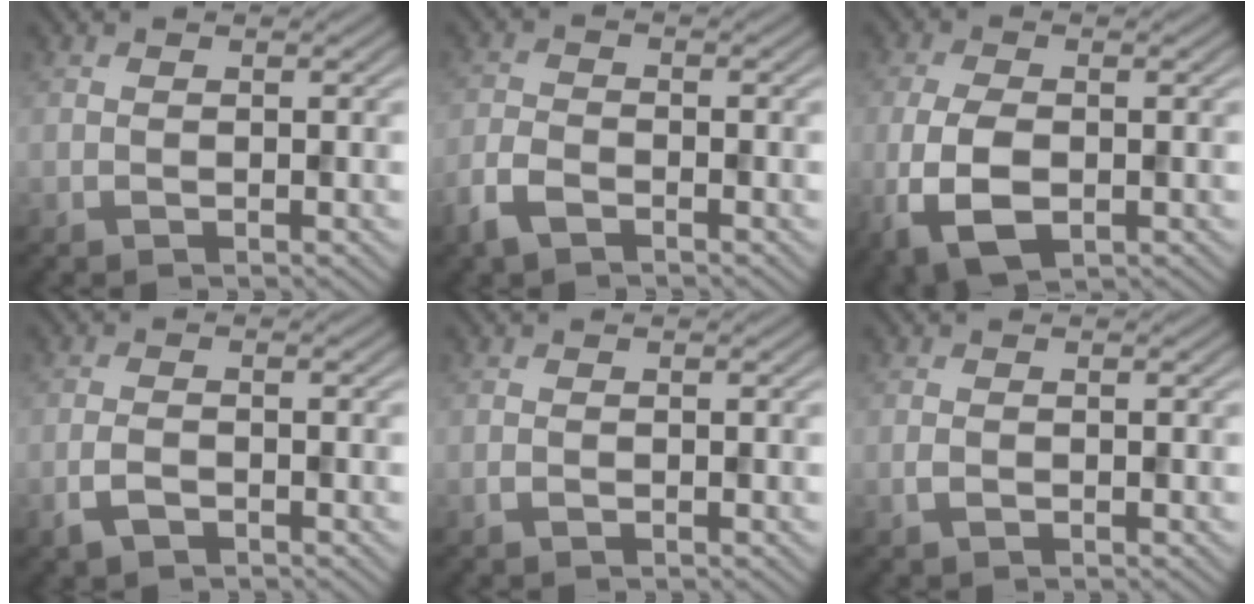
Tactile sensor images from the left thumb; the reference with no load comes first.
{"total": 3.6, "force": [-2.5, 1.6, 2.1], "torque": [-0.051, -0.006, -0.062]}
{"total": 6.7, "force": [-1.9, 3.6, 5.3], "torque": [-0.130, -0.013, -0.037]}
{"total": 2.3, "force": [-1.5, 1.0, 1.5], "torque": [-0.035, -0.001, -0.033]}
{"total": 0.5, "force": [-0.3, 0.2, 0.4], "torque": [-0.008, 0.000, -0.004]}
{"total": 0.8, "force": [-0.3, 0.3, 0.6], "torque": [-0.015, 0.000, -0.005]}